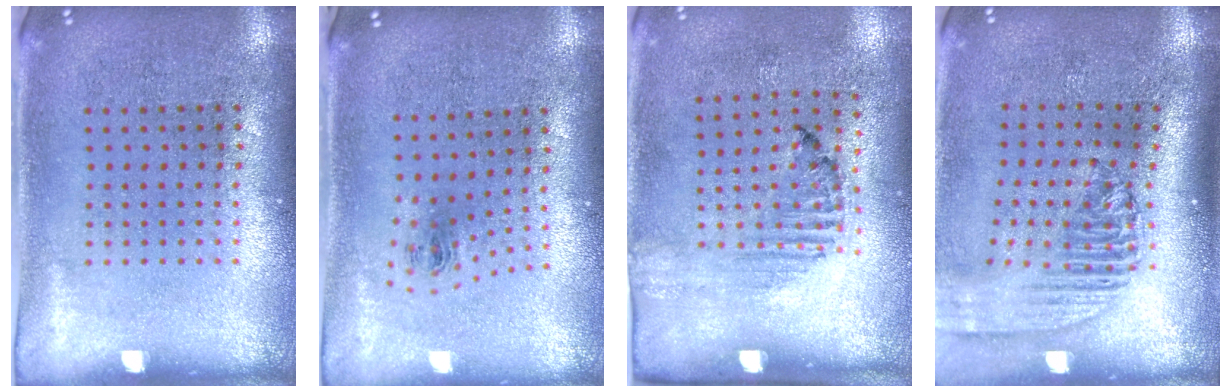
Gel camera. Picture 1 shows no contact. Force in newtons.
{"total": 1.0, "press": 0.4, "slide": 0.9}
{"total": 1.5, "press": 1.2, "slide": 0.8}
{"total": 2.3, "press": 1.7, "slide": 1.5}